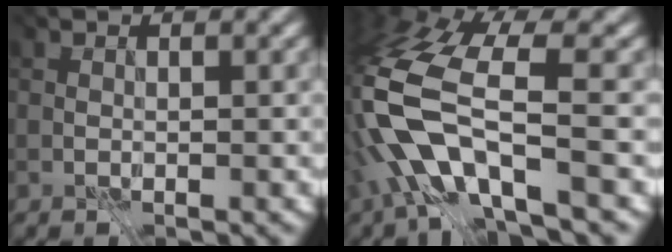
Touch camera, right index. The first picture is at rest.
{"total": 9.3, "force": [-4.8, 1.9, 7.8], "torque": [-0.177, -0.006, -0.081]}